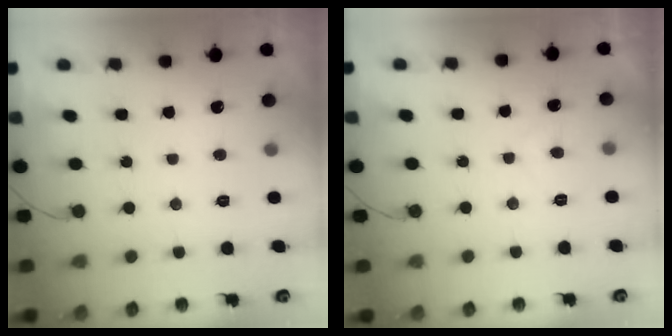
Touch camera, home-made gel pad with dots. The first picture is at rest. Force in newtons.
{"total": 2.0, "press": 1.9, "slide": 0.5}